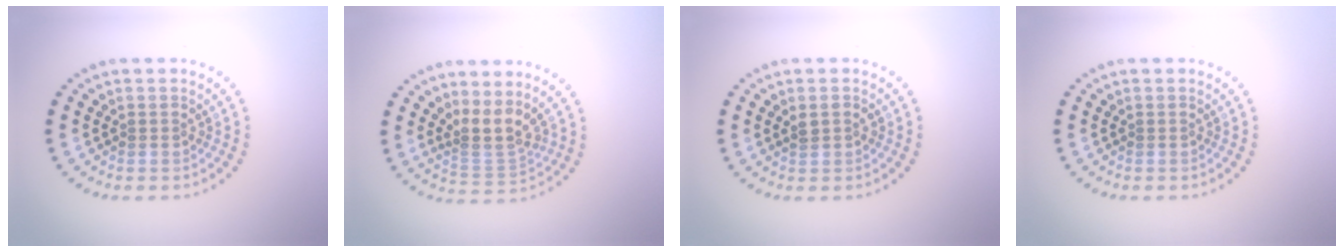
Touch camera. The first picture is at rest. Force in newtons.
{"total": 3.1, "press": 2.2, "slide": 2.2}
{"total": 1.1, "press": 1.1, "slide": 0.1}
{"total": 0.0}